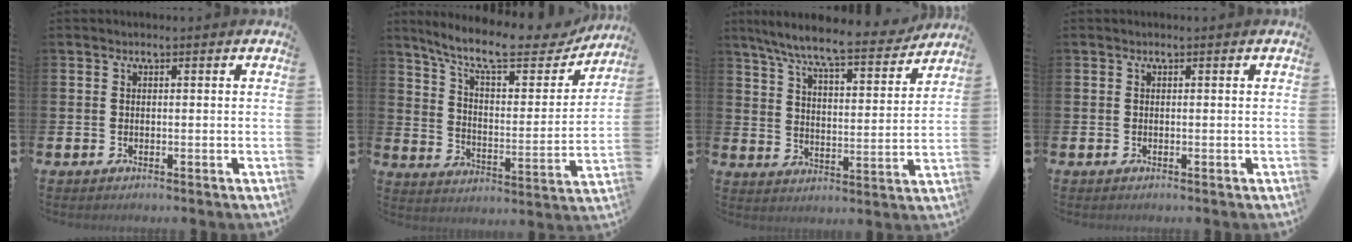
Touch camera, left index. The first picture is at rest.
{"total": 11.4, "force": [9.8, 2.7, 5.2], "torque": [-0.115, -0.066, 0.162]}
{"total": 8.7, "force": [7.9, 0.9, 3.5], "torque": [-0.091, -0.054, 0.132]}
{"total": 0.0}